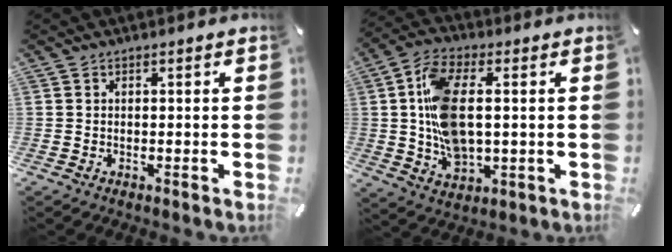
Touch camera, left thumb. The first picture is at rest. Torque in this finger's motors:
{"motor_torque": [0.71, 0.56, 0.64, 0.14, 0.26]}